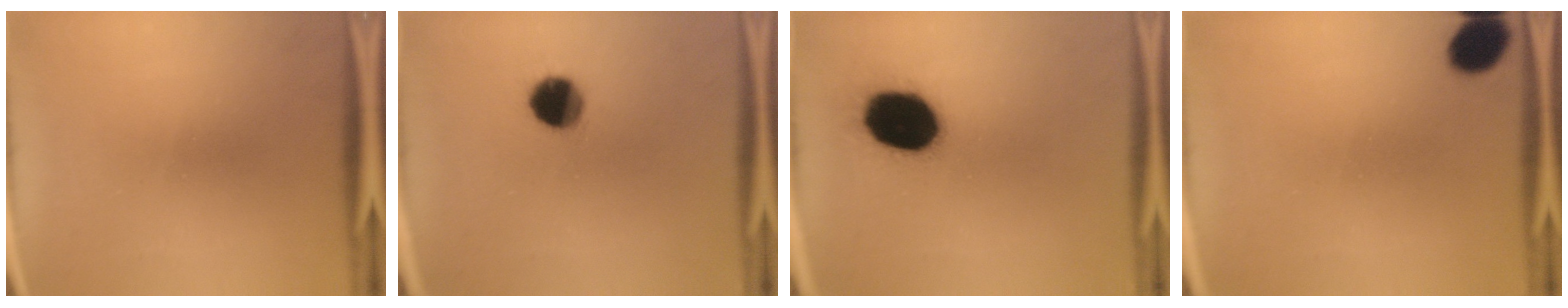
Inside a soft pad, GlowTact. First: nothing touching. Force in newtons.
{"total": 9.2}
{"total": 19.7}
{"total": 8.0}